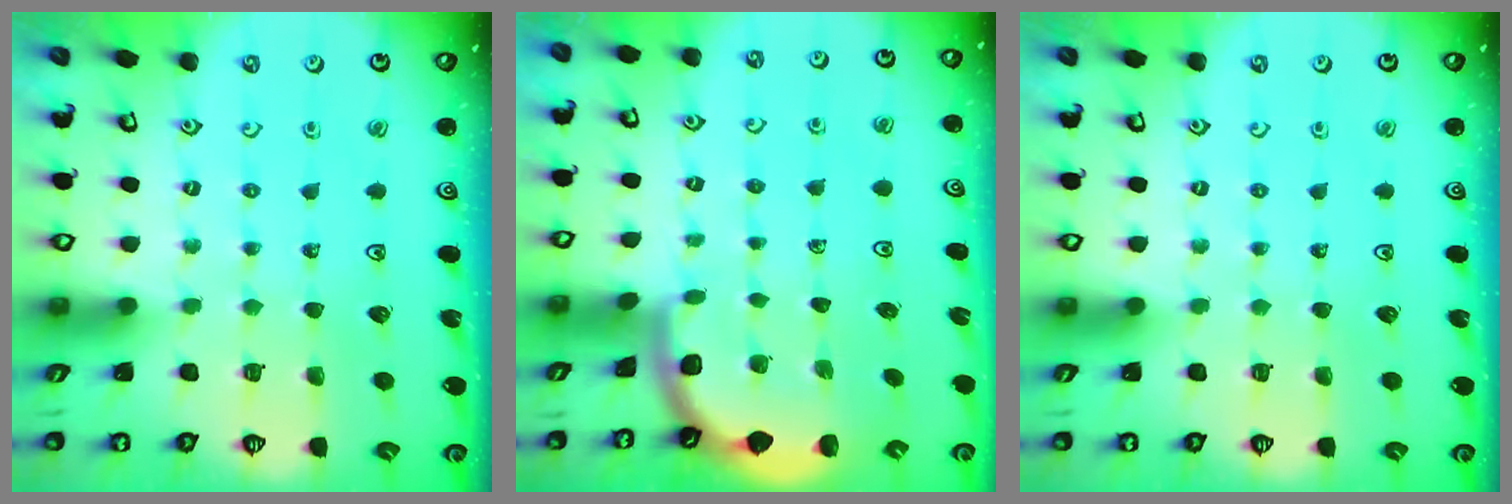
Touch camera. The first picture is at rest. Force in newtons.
{"total": 1.9, "press": 1.9, "slide": 0.0}
{"total": 0.0}